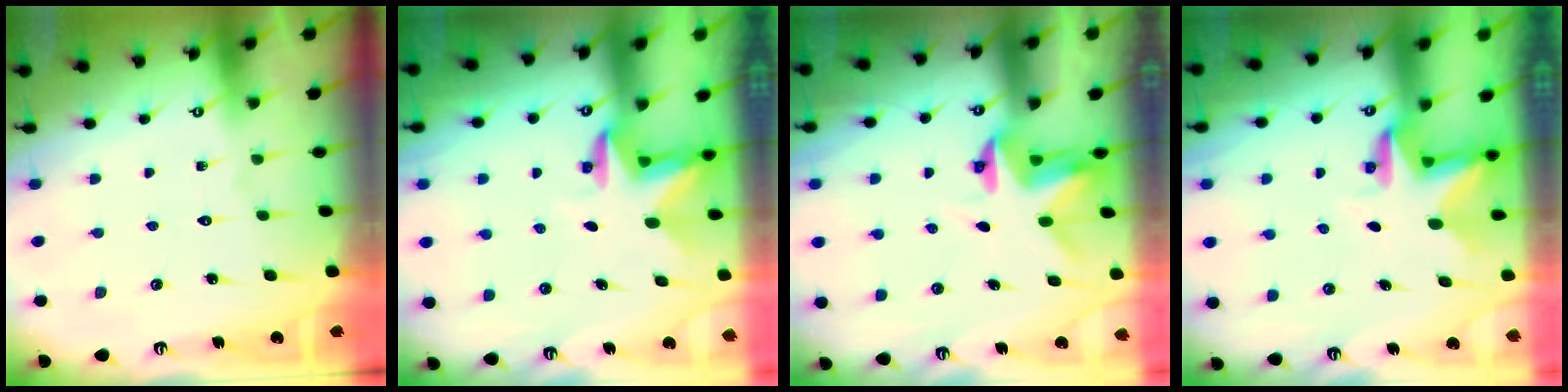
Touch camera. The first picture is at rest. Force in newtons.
{"total": 2.9, "press": 2.9, "slide": 0.1}
{"total": 3.8, "press": 3.8, "slide": 0.2}
{"total": 3.0, "press": 3.0, "slide": 0.1}